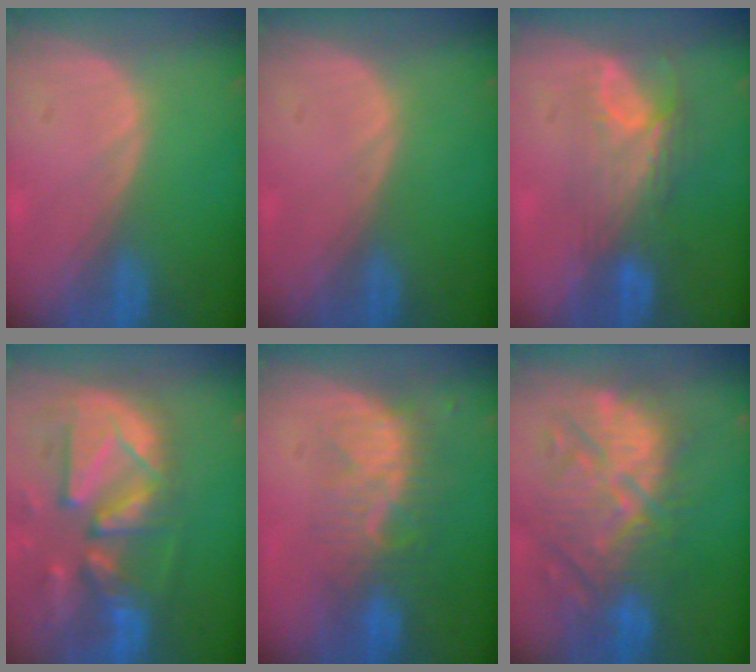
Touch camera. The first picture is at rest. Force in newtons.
{"total": 0.0}
{"total": 7.8, "press": 6.8, "slide": 3.9}
{"total": 13.3, "press": 11.4, "slide": 6.8}
{"total": 8.1, "press": 7.4, "slide": 3.5}
{"total": 11.9, "press": 11.5, "slide": 3.0}